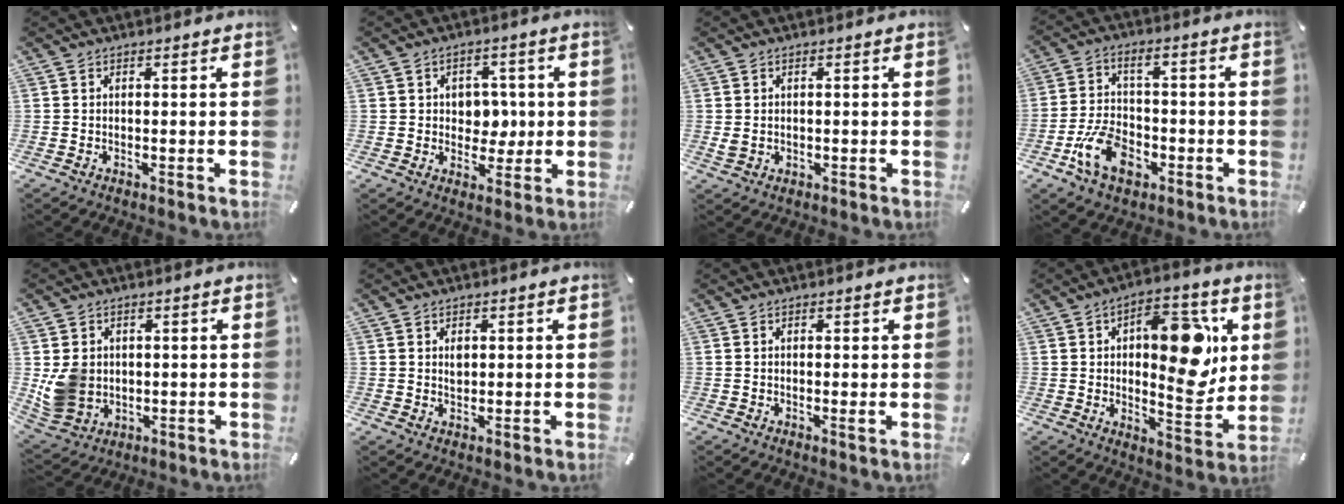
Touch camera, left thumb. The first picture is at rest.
{"total": 6.4, "force": [0.4, 5.5, 3.1], "torque": [-0.031, 0.000, 0.003]}
{"total": 1.7, "force": [0.1, 1.4, 0.9], "torque": [-0.019, 0.003, 0.002]}
{"total": 11.4, "force": [-4.2, 7.7, 7.3], "torque": [-0.159, 0.010, -0.079]}
{"total": 8.1, "force": [0.6, 7.5, 3.0], "torque": [-0.070, -0.004, 0.013]}
{"total": 2.2, "force": [0.7, 1.7, 1.2], "torque": [-0.018, -0.001, 0.011]}
{"total": 1.3, "force": [0.1, 0.4, 1.2], "torque": [-0.022, -0.001, 0.002]}
{"total": 17.2, "force": [4.9, 8.7, 14.0], "torque": [-0.163, -0.024, 0.078]}